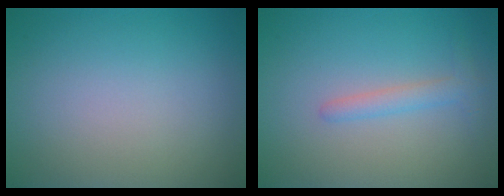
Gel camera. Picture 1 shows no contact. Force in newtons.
{"total": 1.7, "press": 1.7, "slide": 0.1}